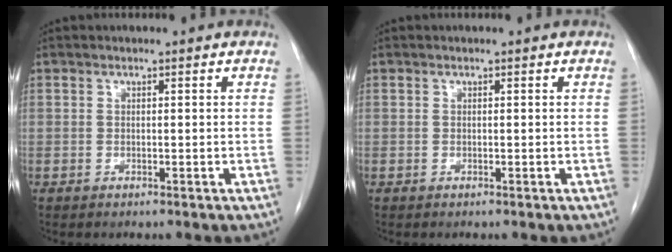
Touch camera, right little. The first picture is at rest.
{"total": 0.0}